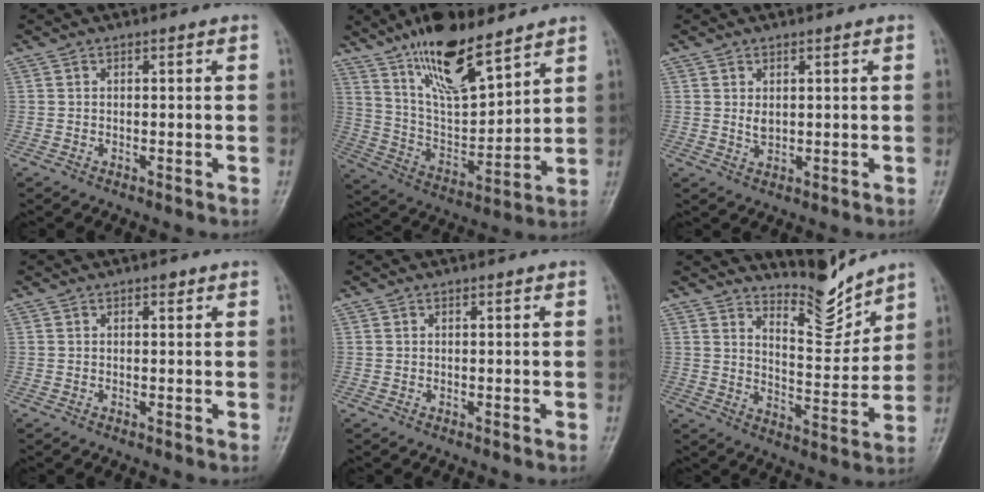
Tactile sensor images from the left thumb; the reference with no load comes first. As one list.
[{"total": 17.2, "force": [12.1, 5.4, 10.9], "torque": [-0.163, -0.064, 0.229]}, {"total": 2.9, "force": [0.9, 1.8, 2.1], "torque": [-0.028, -0.011, 0.021]}, {"total": 0.8, "force": [0.5, 0.4, 0.5], "torque": [-0.001, -0.001, 0.004]}, {"total": 0.0}, {"total": 8.1, "force": [7.8, 1.3, 1.8], "torque": [-0.003, -0.074, 0.140]}]